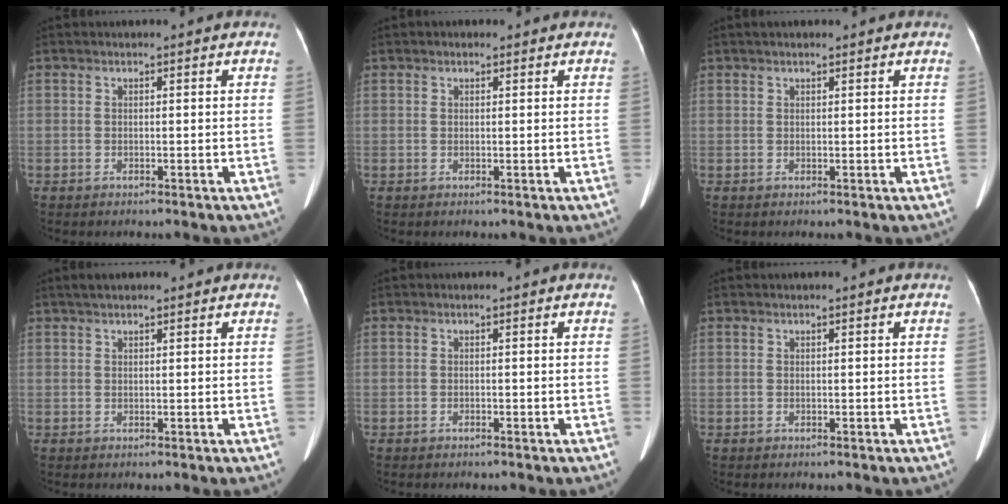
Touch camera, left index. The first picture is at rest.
{"total": 0.9, "force": [0.6, 0.6, 0.3], "torque": [-0.009, 0.010, 0.005]}
{"total": 1.7, "force": [1.3, 0.5, 1.0], "torque": [-0.015, 0.020, 0.017]}
{"total": 2.6, "force": [2.0, 0.7, 1.4], "torque": [-0.027, 0.023, 0.033]}
{"total": 0.0}
{"total": 0.0}